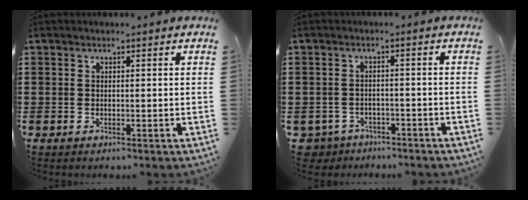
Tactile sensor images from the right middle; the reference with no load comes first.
{"total": 2.7, "force": [-2.6, 0.8, -0.2], "torque": [-0.016, -0.003, -0.061]}